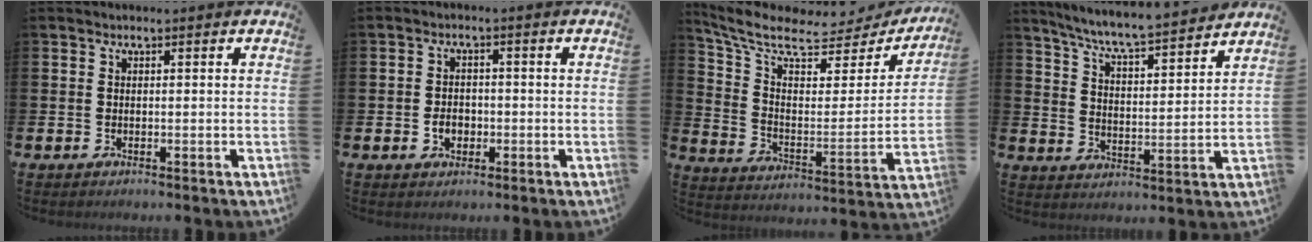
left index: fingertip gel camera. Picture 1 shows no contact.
{"total": 2.5, "force": [-0.7, 1.9, 1.4], "torque": [-0.016, -0.002, -0.019]}
{"total": 8.2, "force": [6.6, 3.3, 3.6], "torque": [-0.097, -0.050, 0.107]}
{"total": 7.0, "force": [6.7, -0.1, 2.1], "torque": [-0.066, -0.053, 0.113]}